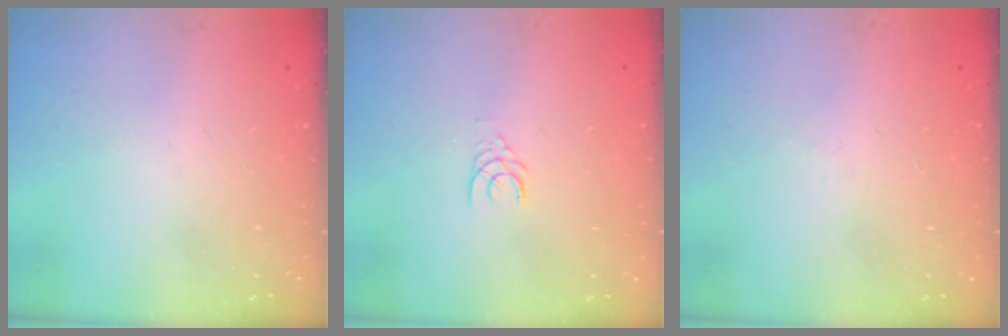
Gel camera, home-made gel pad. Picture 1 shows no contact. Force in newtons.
{"total": 2.4, "press": 2.4, "slide": 0.2}
{"total": 2.0, "press": 1.9, "slide": 0.5}